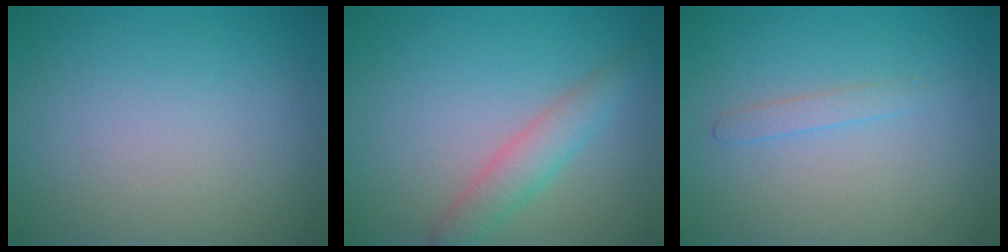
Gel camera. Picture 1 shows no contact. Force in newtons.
{"total": 2.8, "press": 2.8, "slide": 0.1}
{"total": 1.0, "press": 1.0, "slide": 0.1}